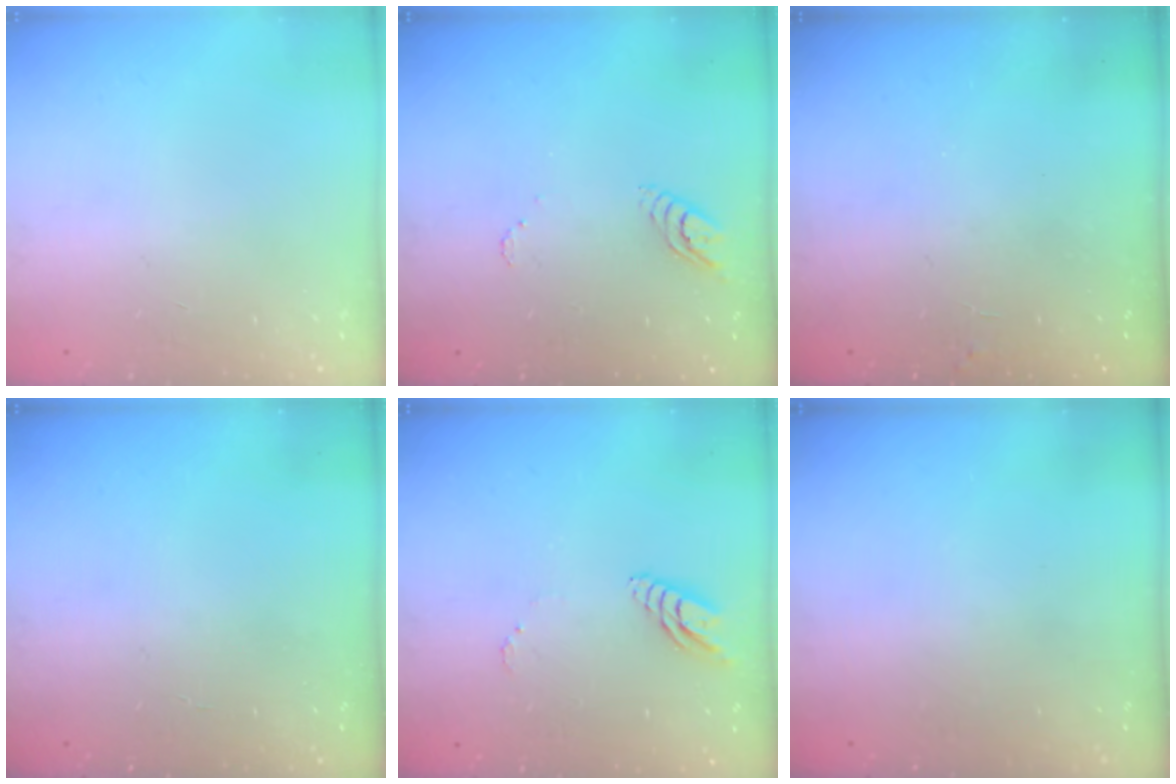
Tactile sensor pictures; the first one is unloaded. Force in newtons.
{"total": 3.5, "press": 3.5, "slide": 0.4}
{"total": 1.7, "press": 1.7, "slide": 0.1}
{"total": 2.2, "press": 2.2, "slide": 0.2}
{"total": 8.7, "press": 8.6, "slide": 1.1}
{"total": 0.0}